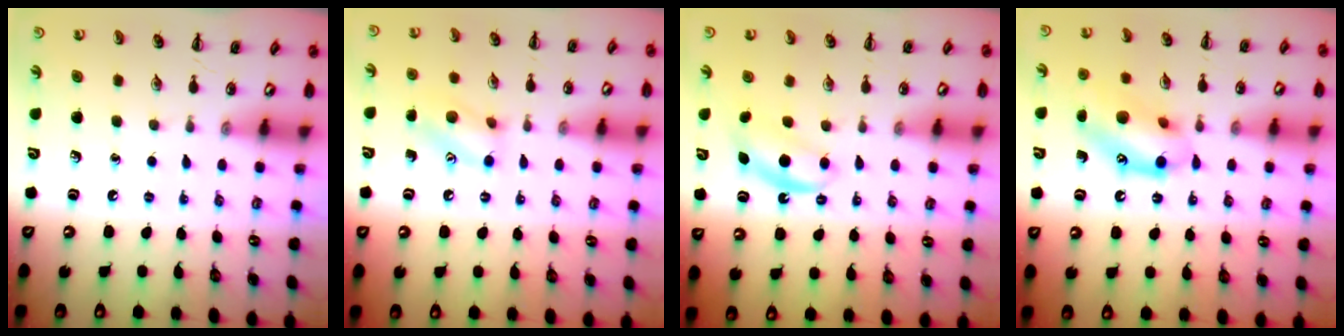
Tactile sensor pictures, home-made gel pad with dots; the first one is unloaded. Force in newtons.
{"total": 10.6, "press": 10.5, "slide": 1.0}
{"total": 5.6, "press": 5.5, "slide": 1.3}
{"total": 14.5, "press": 14.3, "slide": 2.6}